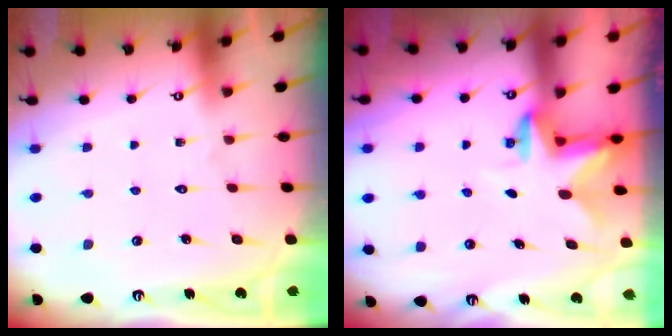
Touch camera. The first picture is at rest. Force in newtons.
{"total": 2.6, "press": 2.5, "slide": 0.5}